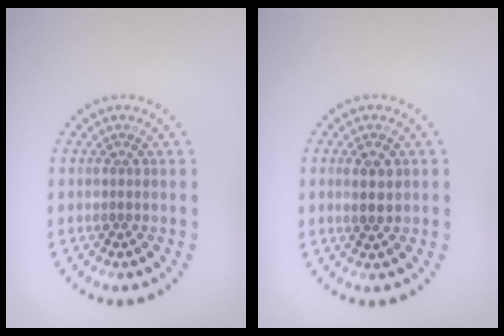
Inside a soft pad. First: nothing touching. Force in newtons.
{"total": 1.9, "press": 1.8, "slide": 0.6}